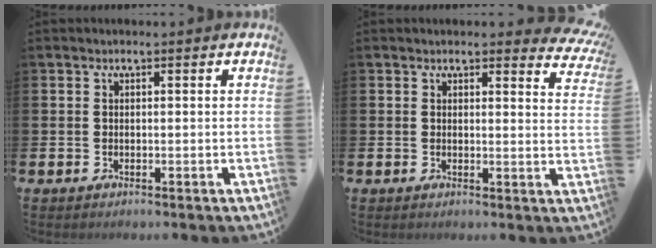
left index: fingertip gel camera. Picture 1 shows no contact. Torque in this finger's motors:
{"motor_torque": [0.99, -1.15, 0.41, 0.07]}